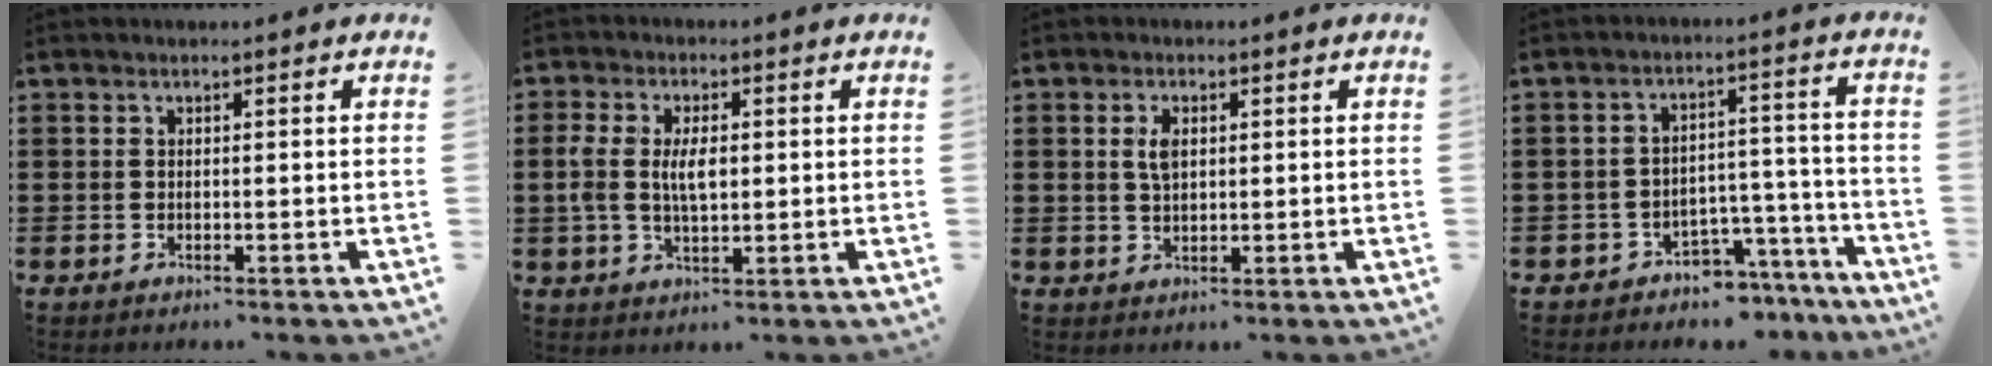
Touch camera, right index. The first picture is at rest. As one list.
[{"total": 5.5, "force": [0.4, 2.5, 4.9], "torque": [-0.112, 0.004, 0.000]}, {"total": 3.0, "force": [0.8, 1.5, 2.5], "torque": [-0.054, 0.009, 0.012]}, {"total": 4.9, "force": [-4.5, 1.5, 0.8], "torque": [-0.021, 0.016, -0.091]}]